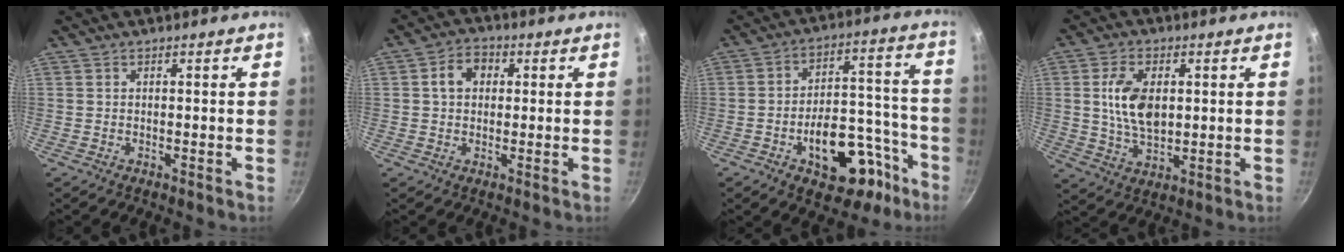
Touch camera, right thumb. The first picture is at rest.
{"total": 5.6, "force": [1.1, 4.4, 3.2], "torque": [-0.028, 0.012, 0.009]}
{"total": 19.3, "force": [-9.3, 11.0, 12.9], "torque": [-0.129, 0.077, -0.119]}
{"total": 10.1, "force": [1.5, 5.9, 8.0], "torque": [-0.134, -0.009, 0.031]}